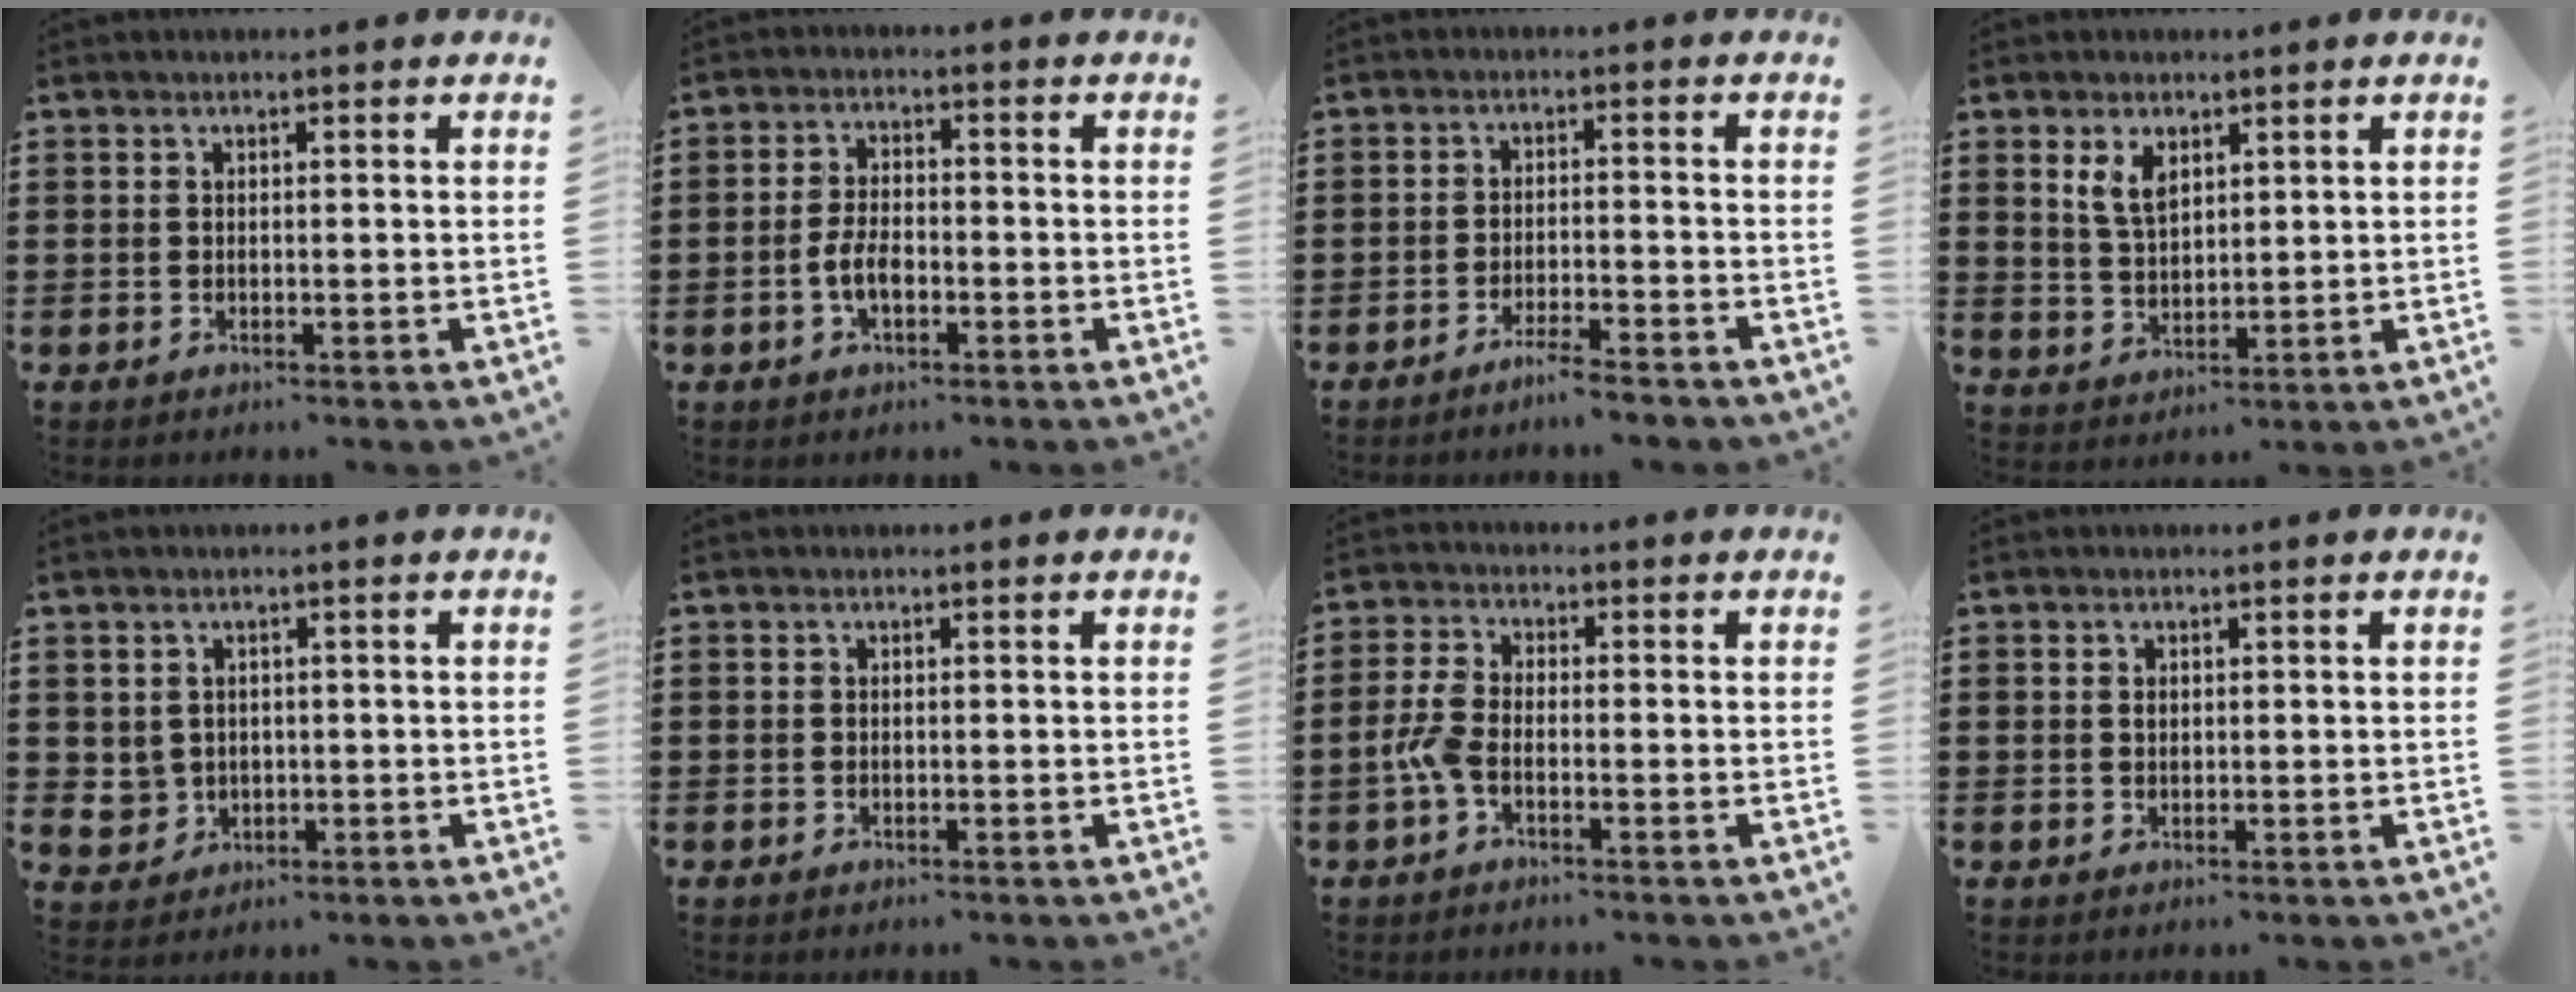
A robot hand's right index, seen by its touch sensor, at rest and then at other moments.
{"total": 4.1, "force": [-1.3, 2.0, 3.4], "torque": [-0.081, -0.001, -0.029]}
{"total": 3.3, "force": [-3.0, -0.2, 1.2], "torque": [-0.021, 0.001, -0.058]}
{"total": 4.4, "force": [2.3, 2.2, 3.0], "torque": [-0.067, 0.006, 0.042]}
{"total": 2.4, "force": [0.4, 2.4, 0.4], "torque": [-0.020, 0.008, 0.006]}
{"total": 0.0}
{"total": 4.1, "force": [-1.7, 1.8, 3.4], "torque": [-0.093, -0.006, -0.039]}
{"total": 0.7, "force": [0.3, 0.6, 0.3], "torque": [-0.008, 0.003, 0.006]}